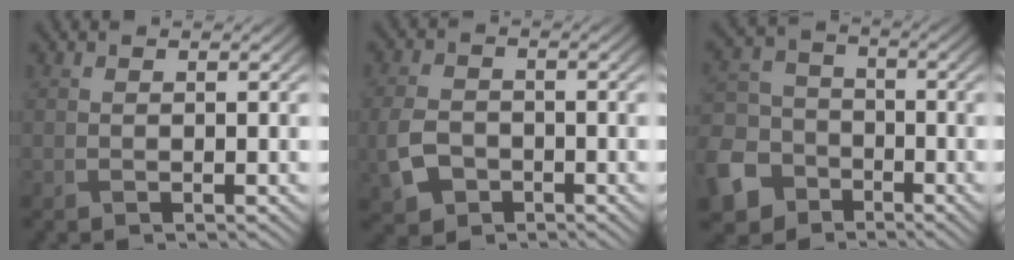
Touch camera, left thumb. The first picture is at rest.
{"total": 4.9, "force": [-1.9, 3.6, 2.8], "torque": [-0.081, -0.009, -0.037]}
{"total": 11.0, "force": [-6.0, 8.3, 3.8], "torque": [-0.120, -0.044, -0.131]}